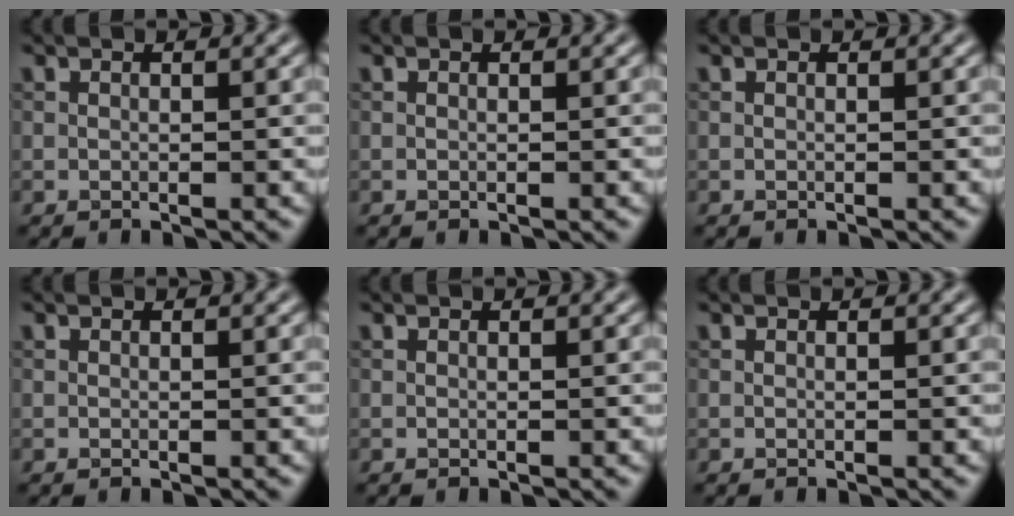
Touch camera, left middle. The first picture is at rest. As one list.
[{"total": 0.0}, {"total": 0.0}, {"total": 0.0}, {"total": 0.0}, {"total": 0.0}]